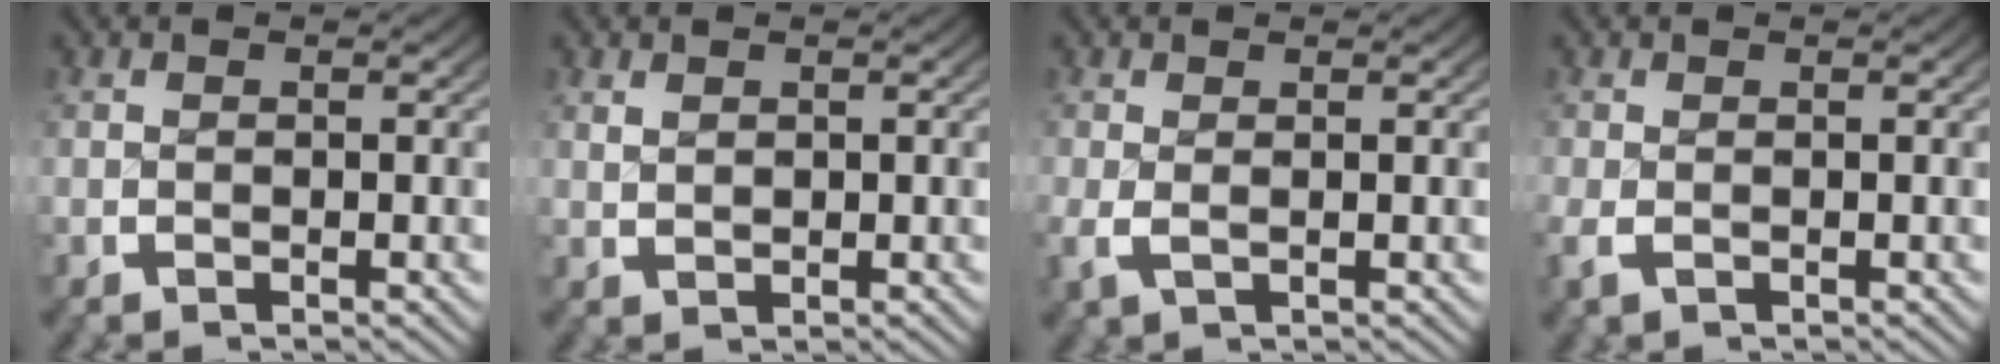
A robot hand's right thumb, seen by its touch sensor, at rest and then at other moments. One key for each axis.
{"total": 1.1, "fx": 0.7, "fy": 0.7, "fz": 0.6, "tx": -0.010, "ty": -0.002, "tz": 0.018}
{"total": 1.4, "fx": 0.0, "fy": 0.8, "fz": 1.1, "tx": -0.032, "ty": -0.007, "tz": 0.004}
{"total": 1.0, "fx": -0.4, "fy": 0.7, "fz": 0.7, "tx": -0.018, "ty": -0.004, "tz": -0.004}